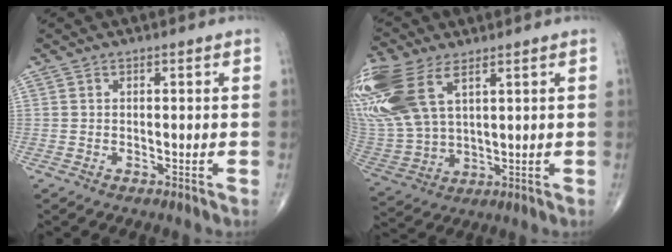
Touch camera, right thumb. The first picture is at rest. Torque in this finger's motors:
{"motor_torque": [0.35, 0.75, 1.98, 0.79, 0.65]}